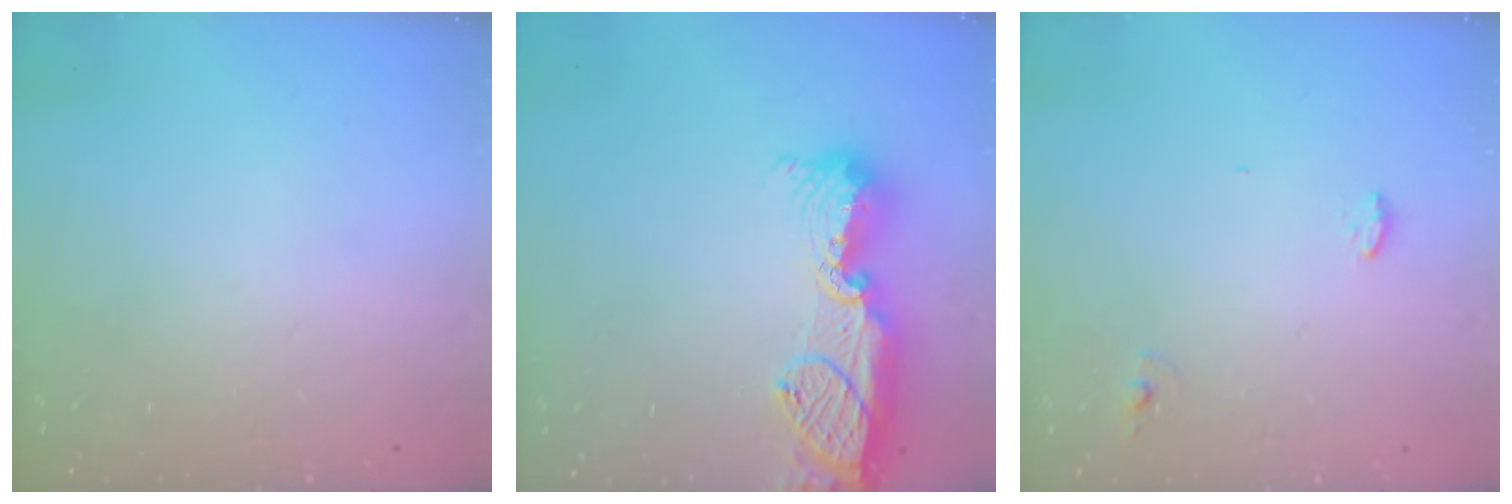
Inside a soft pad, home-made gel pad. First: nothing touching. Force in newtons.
{"total": 17.2, "press": 16.2, "slide": 5.8}
{"total": 5.1, "press": 4.5, "slide": 2.4}